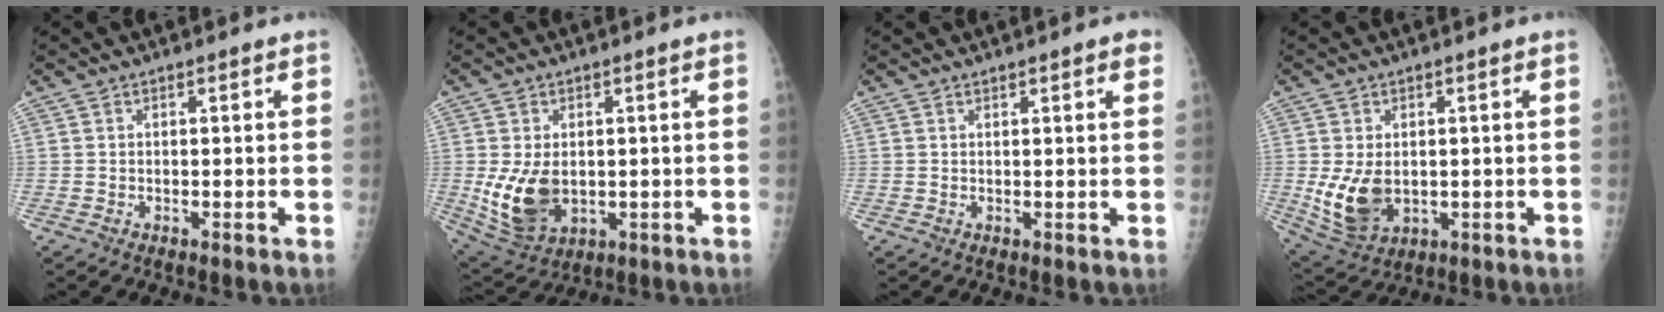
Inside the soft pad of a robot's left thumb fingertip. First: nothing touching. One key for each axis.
{"total": 10.3, "fx": -0.5, "fy": 6.9, "fz": 7.6, "tx": -0.134, "ty": -0.012, "tz": 0.011}
{"total": 2.0, "fx": 1.2, "fy": 0.4, "fz": 1.5, "tx": -0.017, "ty": -0.004, "tz": 0.014}
{"total": 9.0, "fx": -0.4, "fy": 6.2, "fz": 6.6, "tx": -0.114, "ty": -0.013, "tz": 0.012}